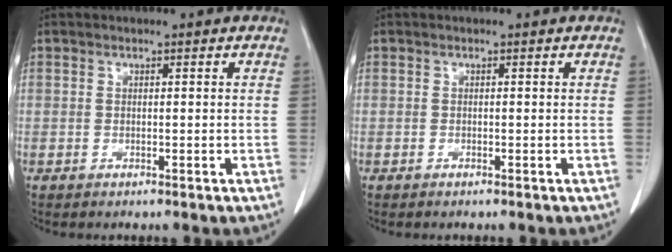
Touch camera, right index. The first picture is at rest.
{"total": 0.0}